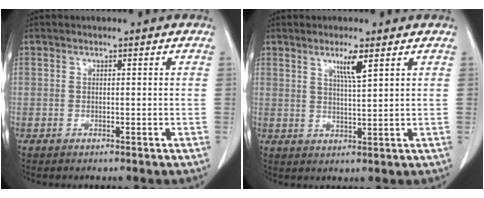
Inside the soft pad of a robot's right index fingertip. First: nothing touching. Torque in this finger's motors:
{"motor_torque": [0.10, 0.16, 0.13, 0.01]}